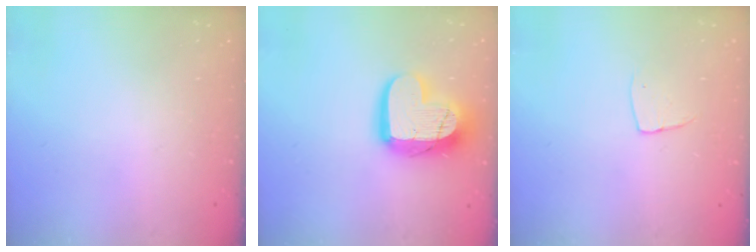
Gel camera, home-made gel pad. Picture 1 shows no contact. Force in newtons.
{"total": 16.1, "press": 16.1, "slide": 0.9}
{"total": 5.2, "press": 5.2, "slide": 0.4}